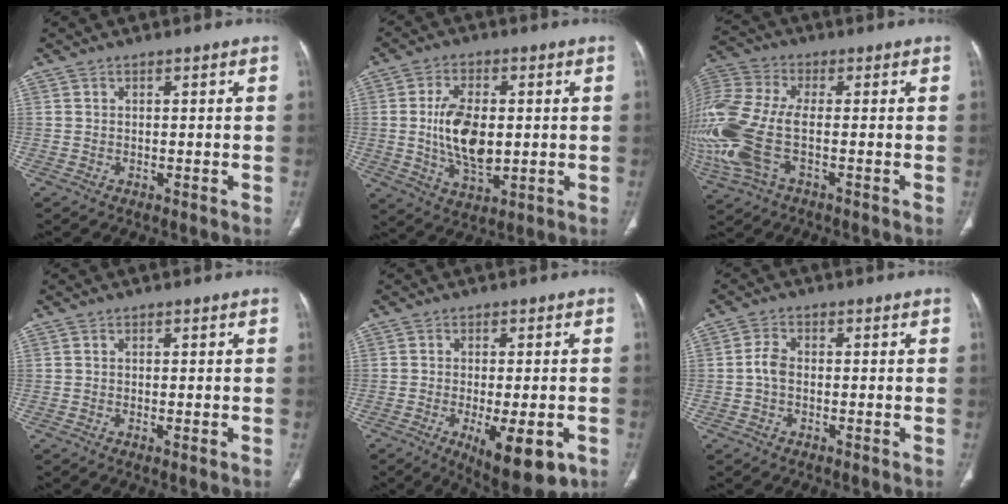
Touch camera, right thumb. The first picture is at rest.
{"total": 15.4, "force": [0.1, 8.1, 13.1], "torque": [-0.234, -0.013, 0.009]}
{"total": 19.3, "force": [-3.7, 9.4, 16.5], "torque": [-0.427, 0.000, -0.065]}
{"total": 0.8, "force": [-0.2, 0.2, 0.8], "torque": [-0.017, -0.004, -0.004]}
{"total": 12.4, "force": [-4.9, 4.6, 10.4], "torque": [-0.140, -0.009, -0.061]}
{"total": 2.9, "force": [-0.5, 1.8, 2.2], "torque": [-0.041, 0.007, -0.016]}